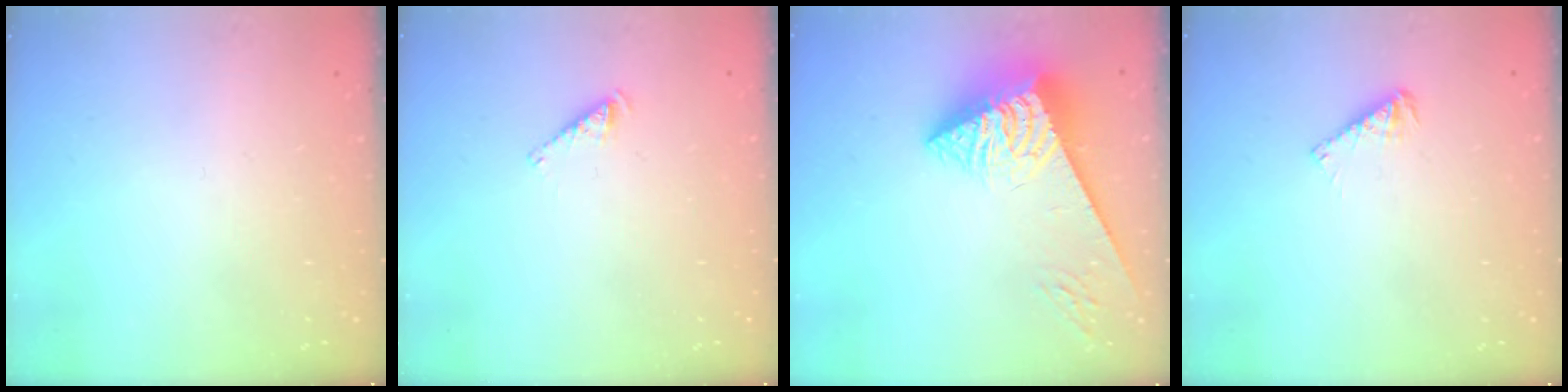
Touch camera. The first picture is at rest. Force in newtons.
{"total": 2.3, "press": 2.2, "slide": 0.4}
{"total": 7.0, "press": 6.9, "slide": 1.0}
{"total": 3.9, "press": 3.9, "slide": 0.2}